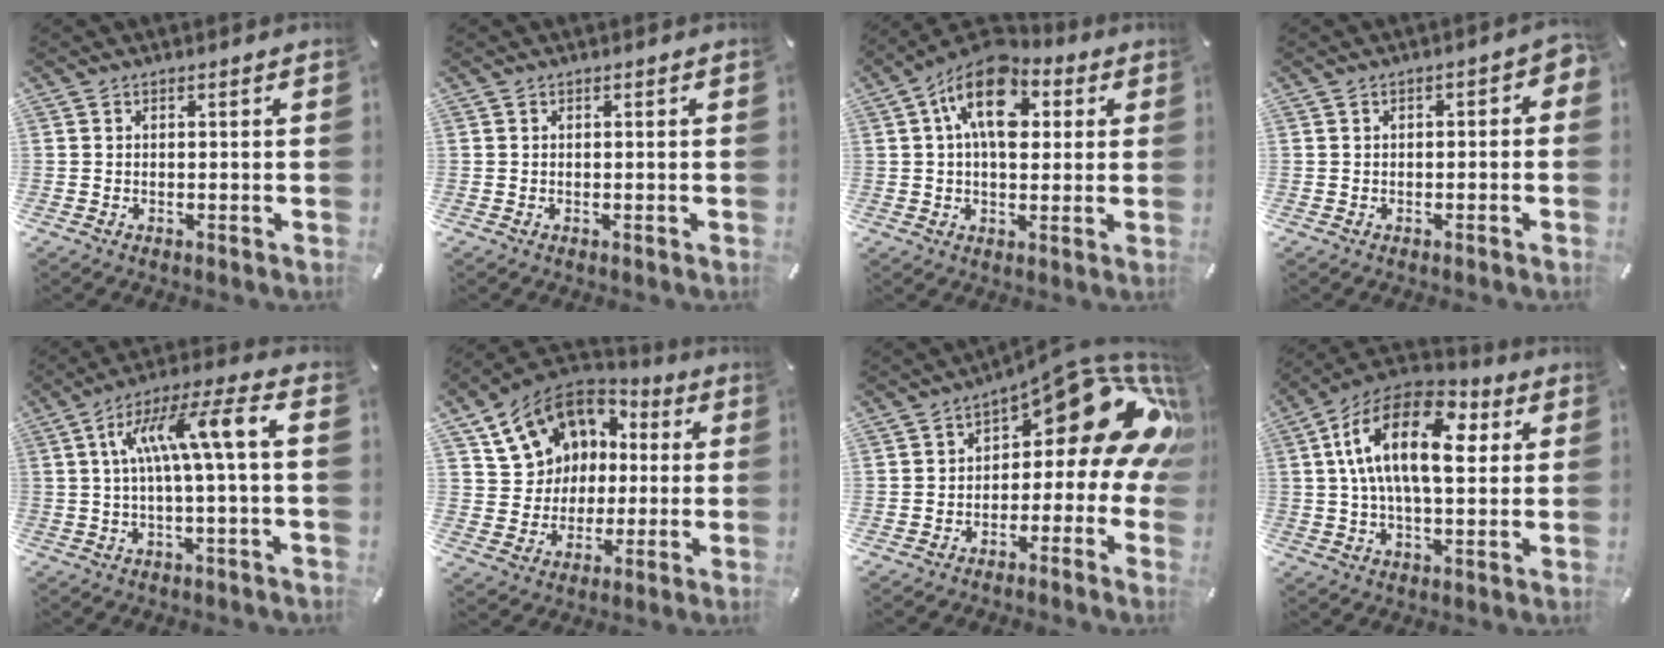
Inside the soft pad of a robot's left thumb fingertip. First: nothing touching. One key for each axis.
{"total": 0.0}
{"total": 14.1, "fx": 4.3, "fy": 8.7, "fz": 10.2, "tx": -0.167, "ty": -0.002, "tz": 0.075}
{"total": 3.0, "fx": -1.1, "fy": 1.7, "fz": 2.2, "tx": -0.029, "ty": 0.010, "tz": -0.023}
{"total": 13.7, "fx": 1.8, "fy": 2.5, "fz": 13.4, "tx": -0.256, "ty": 0.007, "tz": 0.027}
{"total": 13.5, "fx": 4.7, "fy": 12.1, "fz": 4.0, "tx": -0.083, "ty": -0.023, "tz": 0.098}
{"total": 17.8, "fx": 7.6, "fy": 7.4, "fz": 14.2, "tx": -0.186, "ty": -0.055, "tz": 0.124}
{"total": 19.7, "fx": 4.8, "fy": 10.6, "fz": 15.9, "tx": -0.305, "ty": -0.003, "tz": 0.072}